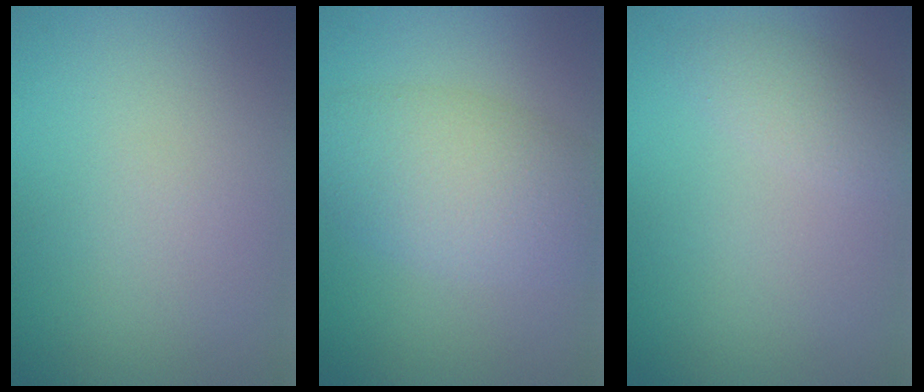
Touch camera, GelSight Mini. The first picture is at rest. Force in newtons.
{"total": 5.8, "press": 5.8, "slide": 0.6}
{"total": 1.8, "press": 1.8, "slide": 0.1}